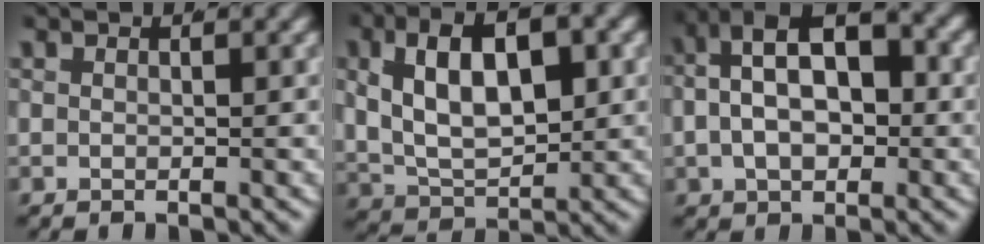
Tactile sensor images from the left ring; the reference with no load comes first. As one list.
[{"total": 10.1, "force": [0.3, 7.2, 7.1], "torque": [-0.148, -0.020, 0.005]}, {"total": 9.0, "force": [0.3, 6.1, 6.6], "torque": [-0.112, 0.006, -0.005]}]